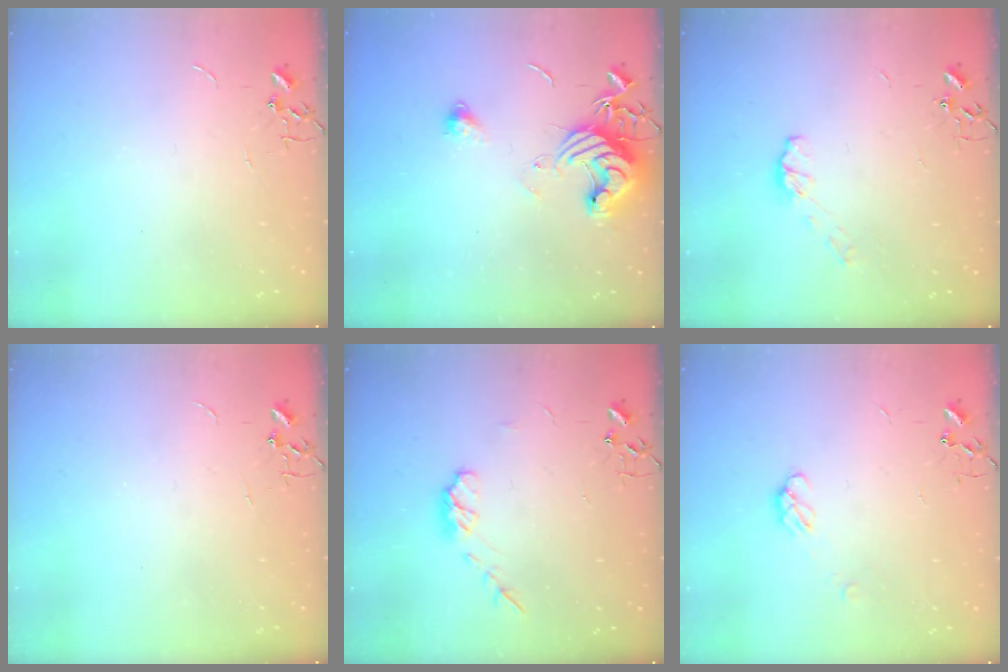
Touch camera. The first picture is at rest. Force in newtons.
{"total": 12.2, "press": 12.1, "slide": 1.6}
{"total": 5.8, "press": 5.7, "slide": 0.4}
{"total": 0.0}
{"total": 6.9, "press": 6.9, "slide": 0.4}
{"total": 5.4, "press": 5.3, "slide": 0.8}